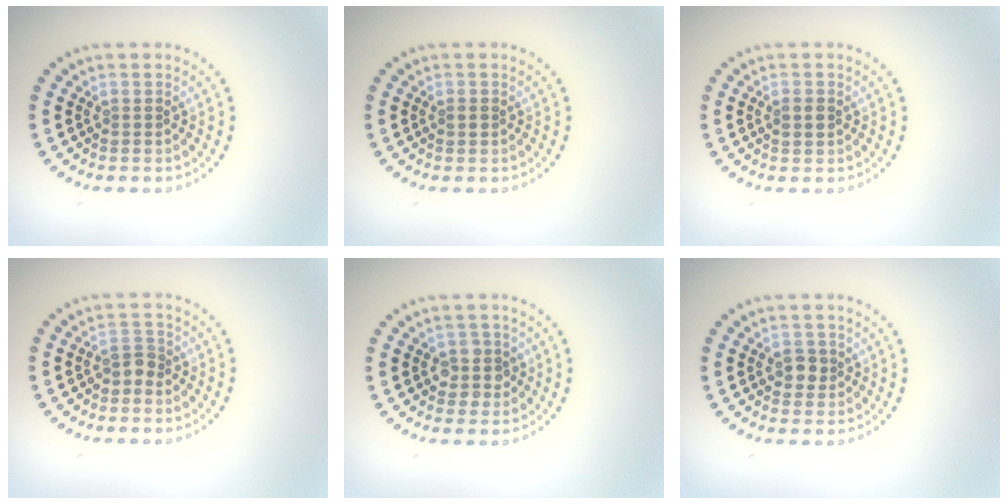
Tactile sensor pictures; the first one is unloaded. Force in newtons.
{"total": 0.9, "press": 0.9, "slide": 0.0}
{"total": 1.2, "press": 1.2, "slide": 0.2}
{"total": 1.5, "press": 1.3, "slide": 0.7}
{"total": 2.3, "press": 2.1, "slide": 1.0}
{"total": 1.7, "press": 1.7, "slide": 0.5}